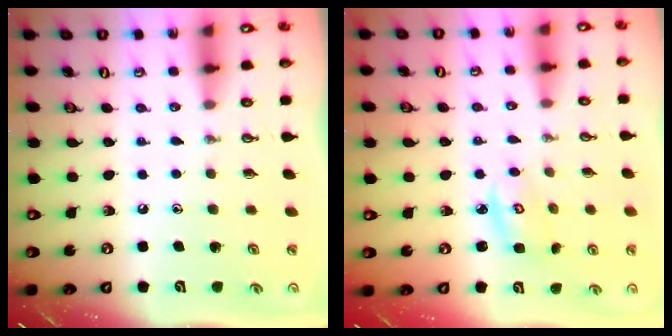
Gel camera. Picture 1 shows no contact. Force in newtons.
{"total": 3.6, "press": 3.6, "slide": 0.3}